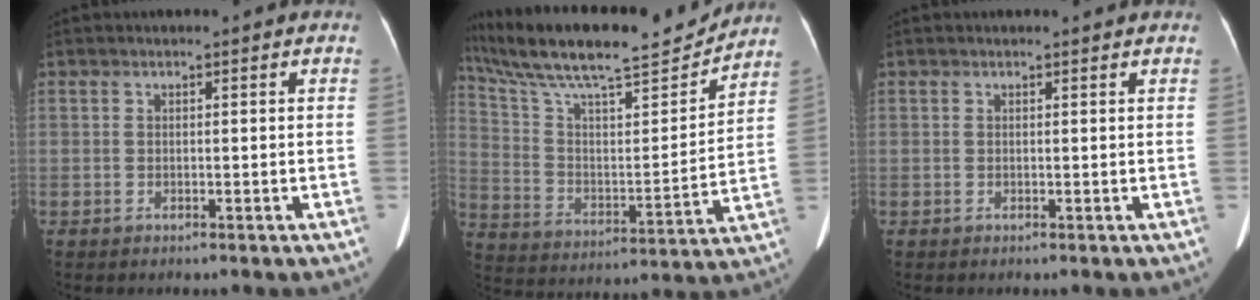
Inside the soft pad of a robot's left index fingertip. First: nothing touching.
{"total": 22.5, "force": [19.8, 3.2, 10.2], "torque": [-0.196, 0.007, 0.322]}
{"total": 0.8, "force": [0.8, 0.0, 0.1], "torque": [-0.009, -0.002, 0.008]}